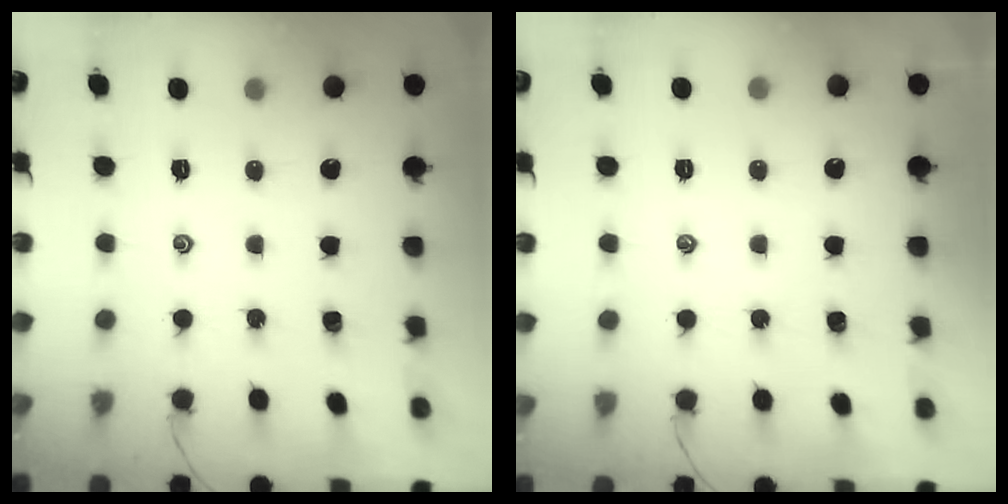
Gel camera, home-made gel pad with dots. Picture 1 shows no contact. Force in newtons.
{"total": 1.9, "press": 1.8, "slide": 0.4}